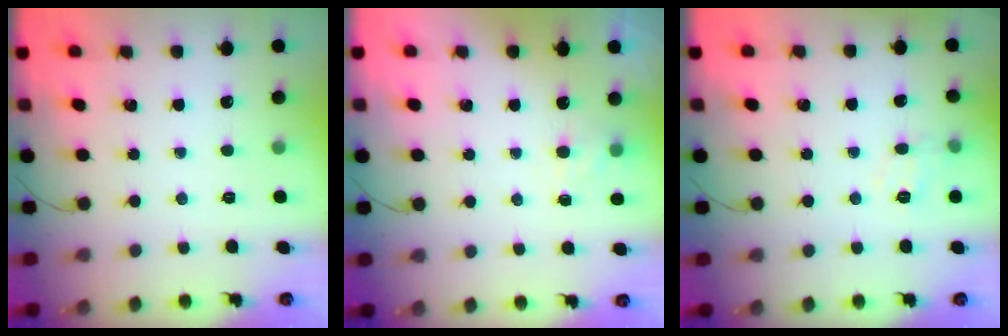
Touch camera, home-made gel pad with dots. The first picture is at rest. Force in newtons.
{"total": 5.6, "press": 5.4, "slide": 1.4}
{"total": 8.7, "press": 8.6, "slide": 1.4}